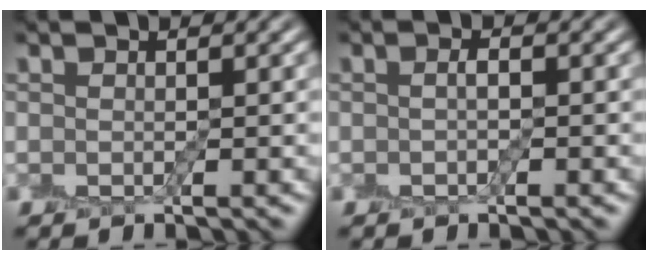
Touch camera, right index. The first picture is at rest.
{"total": 0.7, "force": [-0.2, 0.1, 0.6], "torque": [-0.015, 0.001, -0.001]}